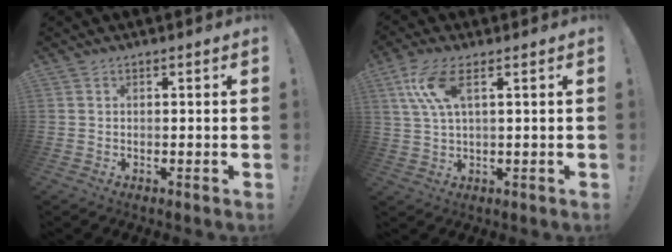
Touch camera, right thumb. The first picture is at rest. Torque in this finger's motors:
{"motor_torque": [0.78, 1.66, 0.08, 0.13, 0.04]}